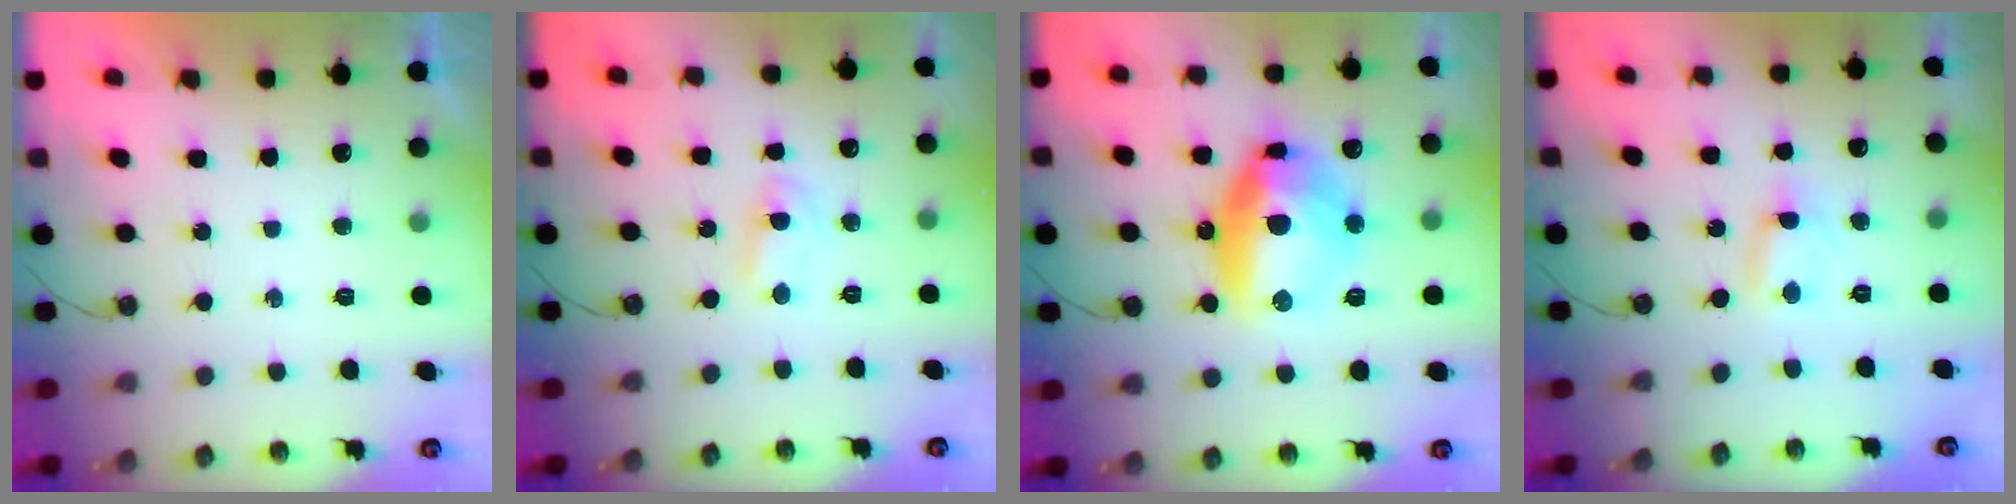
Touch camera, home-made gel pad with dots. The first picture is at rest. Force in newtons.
{"total": 2.0, "press": 2.0, "slide": 0.3}
{"total": 16.1, "press": 15.9, "slide": 2.5}
{"total": 0.6, "press": 0.3, "slide": 0.5}